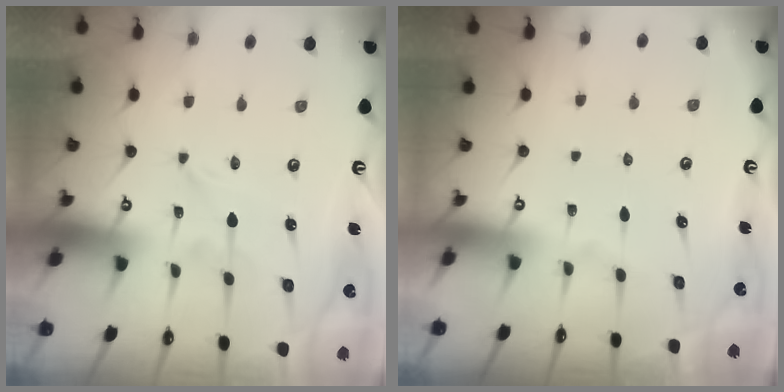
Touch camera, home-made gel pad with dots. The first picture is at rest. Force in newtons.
{"total": 0.0}